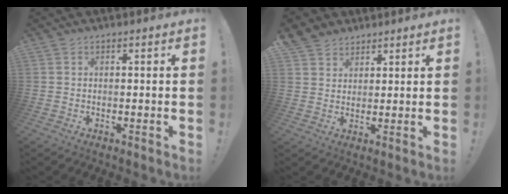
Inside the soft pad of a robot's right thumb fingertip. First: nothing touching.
{"total": 5.5, "force": [4.1, 3.5, 0.5], "torque": [-0.013, -0.026, 0.081]}